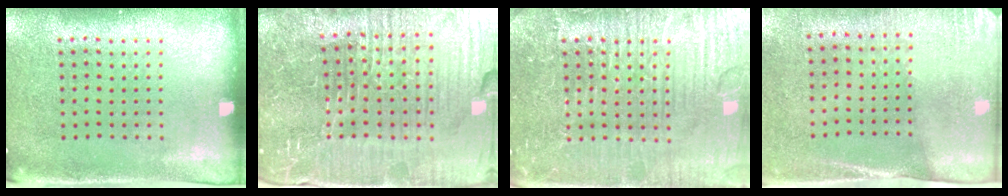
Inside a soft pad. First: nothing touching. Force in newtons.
{"total": 7.4, "press": 6.6, "slide": 3.4}
{"total": 7.6, "press": 7.6, "slide": 0.9}
{"total": 2.7, "press": 2.3, "slide": 1.3}